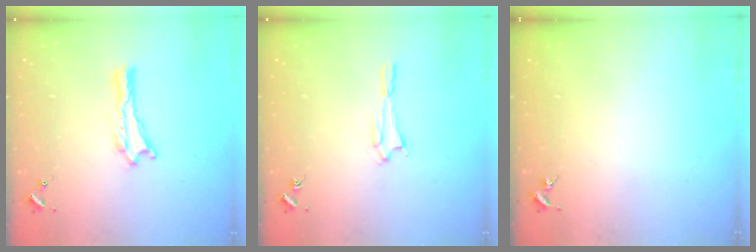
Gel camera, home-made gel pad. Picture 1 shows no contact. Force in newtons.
{"total": 1.6, "press": 1.6, "slide": 0.1}
{"total": 0.0}